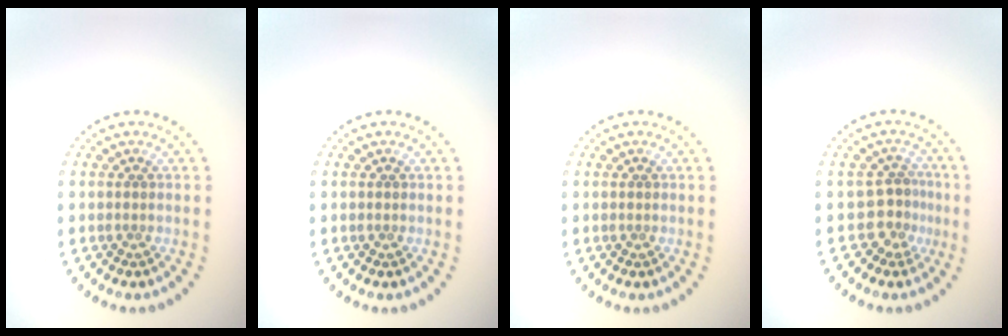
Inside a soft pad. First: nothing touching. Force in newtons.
{"total": 0.0}
{"total": 0.0}
{"total": 2.7, "press": 1.9, "slide": 1.8}